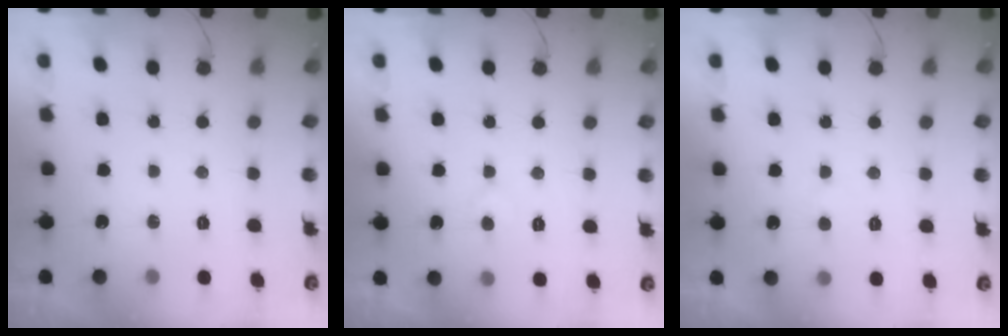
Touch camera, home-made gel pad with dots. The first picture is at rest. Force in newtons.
{"total": 3.7, "press": 3.7, "slide": 0.3}
{"total": 2.6, "press": 2.6, "slide": 0.2}